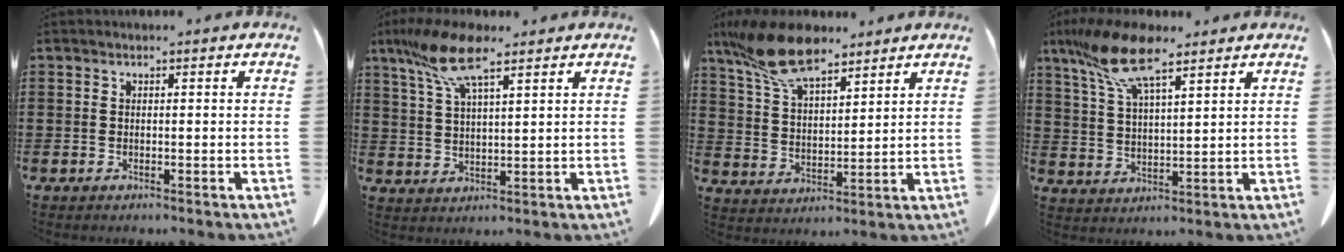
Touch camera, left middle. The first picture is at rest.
{"total": 9.5, "force": [6.3, 2.4, 6.6], "torque": [-0.152, -0.007, 0.112]}
{"total": 12.3, "force": [9.0, 4.2, 7.3], "torque": [-0.163, -0.012, 0.169]}
{"total": 10.8, "force": [7.4, 3.0, 7.3], "torque": [-0.167, -0.011, 0.134]}